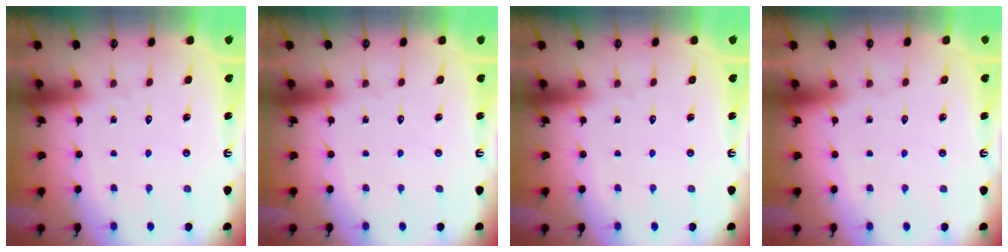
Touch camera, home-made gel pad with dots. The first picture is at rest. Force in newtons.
{"total": 0.0}
{"total": 0.0}
{"total": 0.6, "press": 0.5, "slide": 0.2}